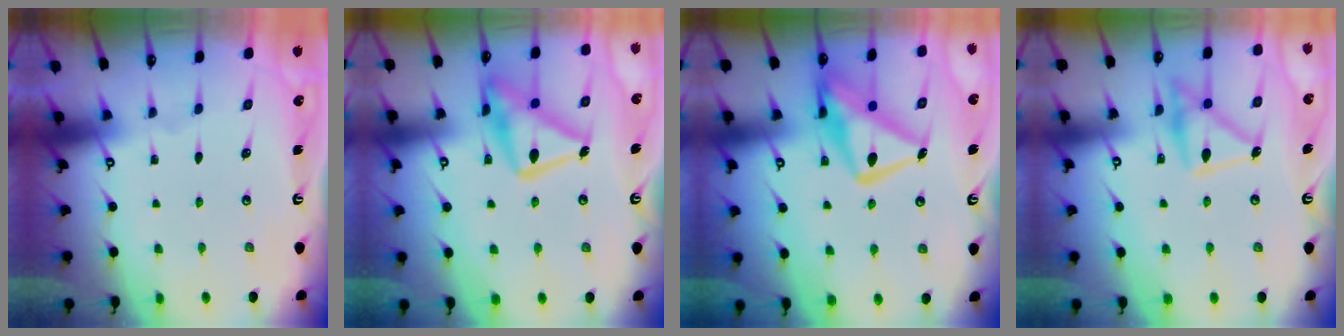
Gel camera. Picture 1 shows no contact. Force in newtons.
{"total": 19.3, "press": 19.3, "slide": 1.3}
{"total": 16.6, "press": 16.5, "slide": 1.6}
{"total": 16.6, "press": 16.5, "slide": 1.0}